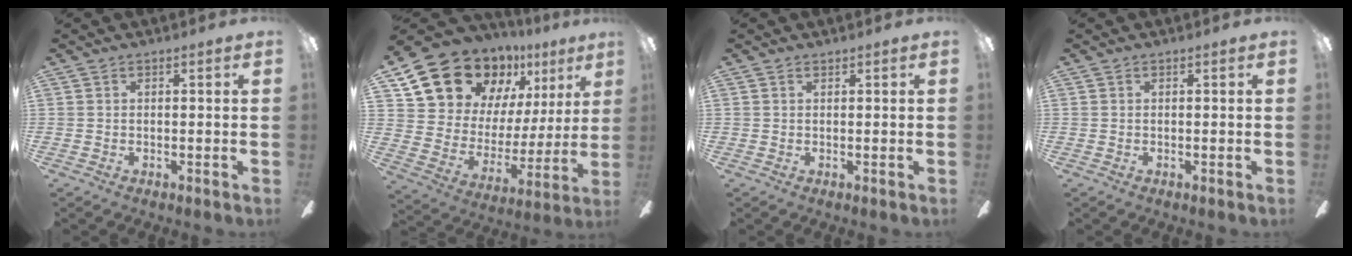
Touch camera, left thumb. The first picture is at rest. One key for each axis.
{"total": 17.9, "fx": 14.0, "fy": 9.6, "fz": 5.7, "tx": -0.125, "ty": -0.106, "tz": 0.267}
{"total": 0.5, "fx": 0.5, "fy": 0.2, "fz": -0.1, "tx": 0.001, "ty": -0.001, "tz": 0.009}
{"total": 0.0}